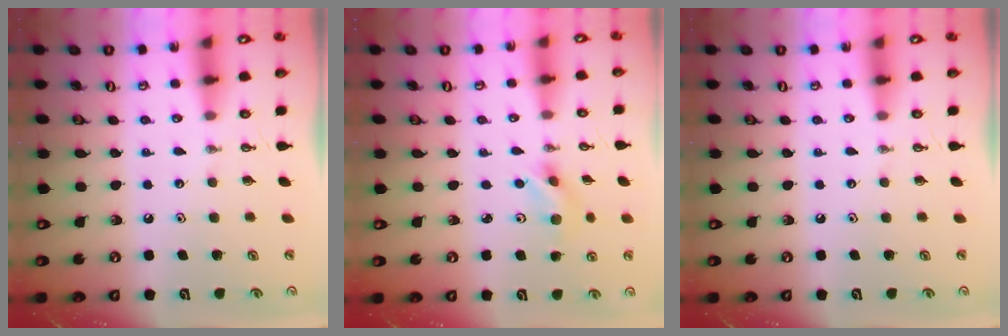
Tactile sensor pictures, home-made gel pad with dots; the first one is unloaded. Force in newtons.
{"total": 3.8, "press": 3.0, "slide": 2.3}
{"total": 0.0}